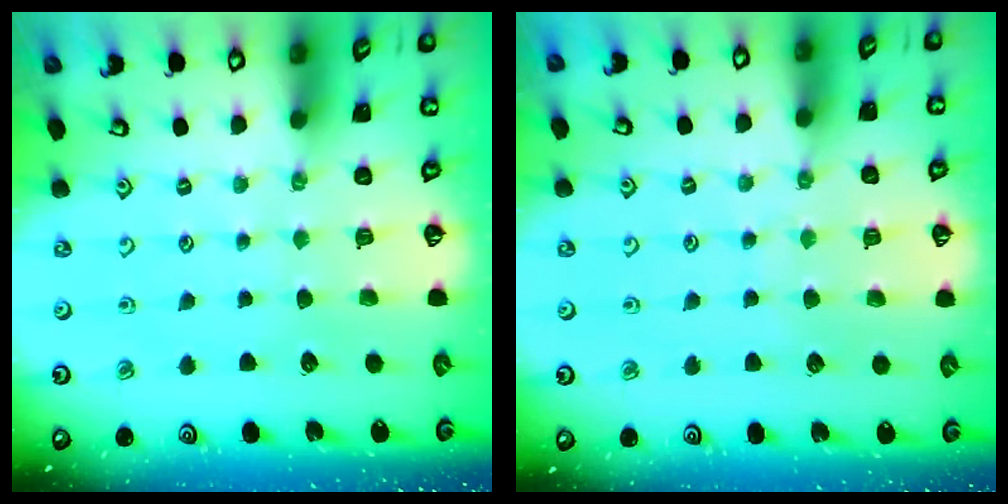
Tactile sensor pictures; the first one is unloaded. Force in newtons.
{"total": 4.6, "press": 4.5, "slide": 0.6}